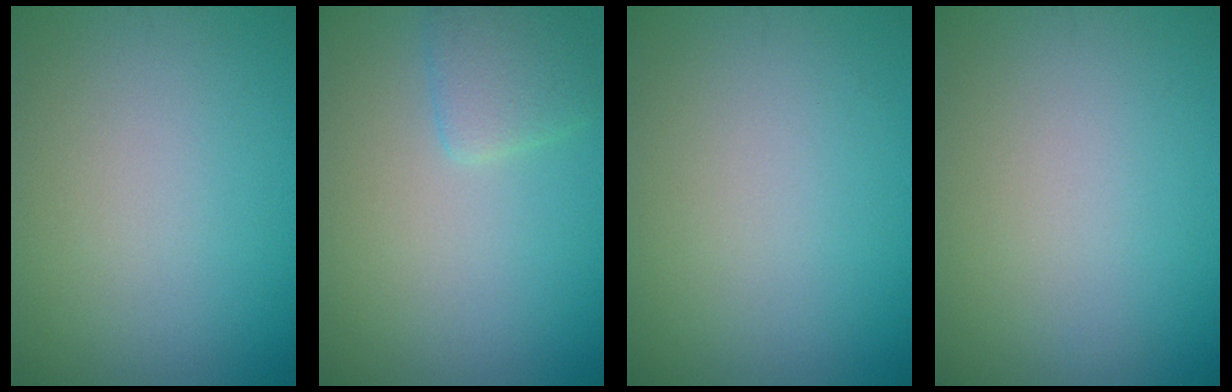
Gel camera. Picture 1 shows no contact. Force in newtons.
{"total": 2.2, "press": 2.2, "slide": 0.1}
{"total": 0.0}
{"total": 0.0}